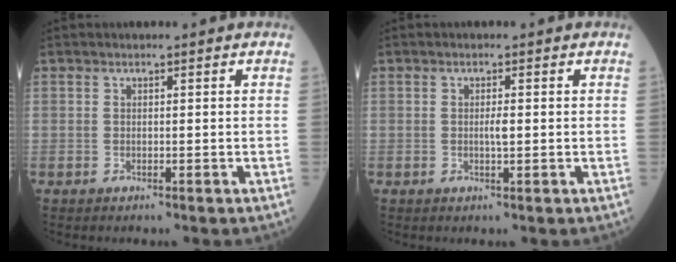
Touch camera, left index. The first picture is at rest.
{"total": 1.4, "force": [-0.3, 0.1, 1.3], "torque": [-0.025, -0.004, -0.005]}